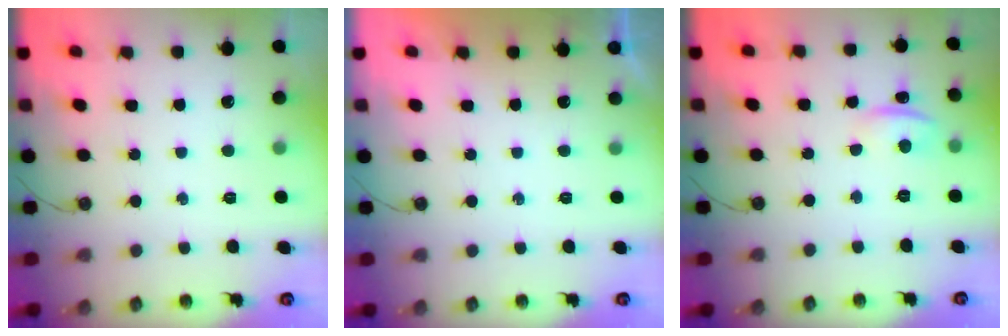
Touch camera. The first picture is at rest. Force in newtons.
{"total": 0.0}
{"total": 8.7, "press": 1.6, "slide": 8.5}